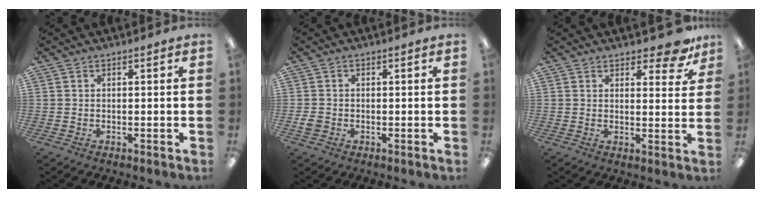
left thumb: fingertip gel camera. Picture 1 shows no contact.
{"total": 2.2, "force": [-0.5, 1.9, 1.0], "torque": [-0.016, 0.004, -0.010]}
{"total": 6.5, "force": [5.3, 2.3, 3.1], "torque": [-0.025, -0.034, 0.089]}